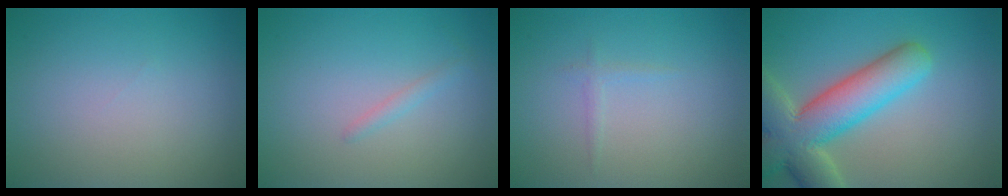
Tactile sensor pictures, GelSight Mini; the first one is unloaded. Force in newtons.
{"total": 0.8, "press": 0.8, "slide": 0.1}
{"total": 0.7, "press": 0.7, "slide": 0.1}
{"total": 9.2, "press": 9.2, "slide": 0.9}